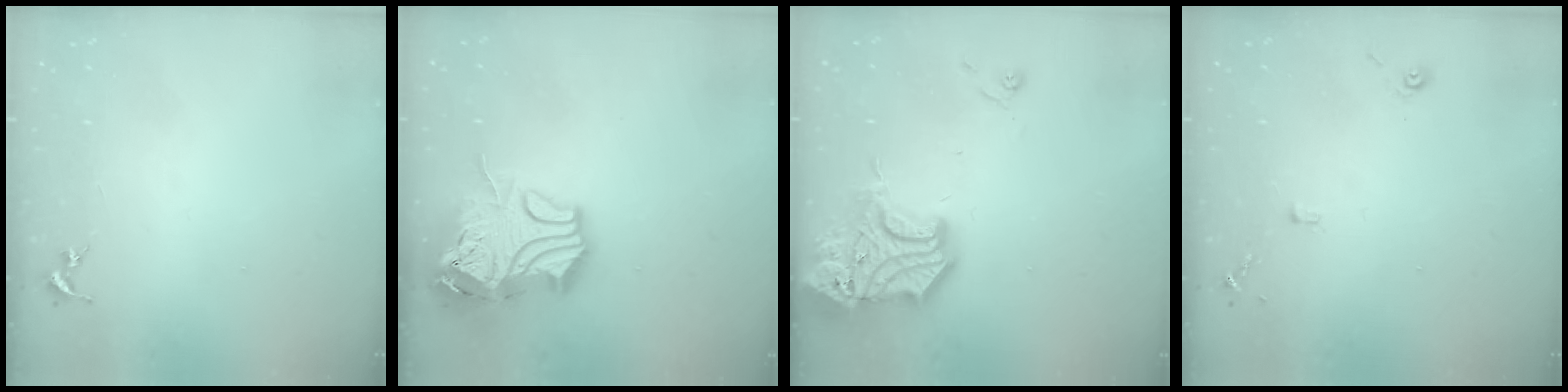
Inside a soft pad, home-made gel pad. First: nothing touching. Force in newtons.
{"total": 18.6, "press": 18.4, "slide": 2.7}
{"total": 21.9, "press": 21.7, "slide": 2.9}
{"total": 6.5, "press": 6.4, "slide": 0.6}